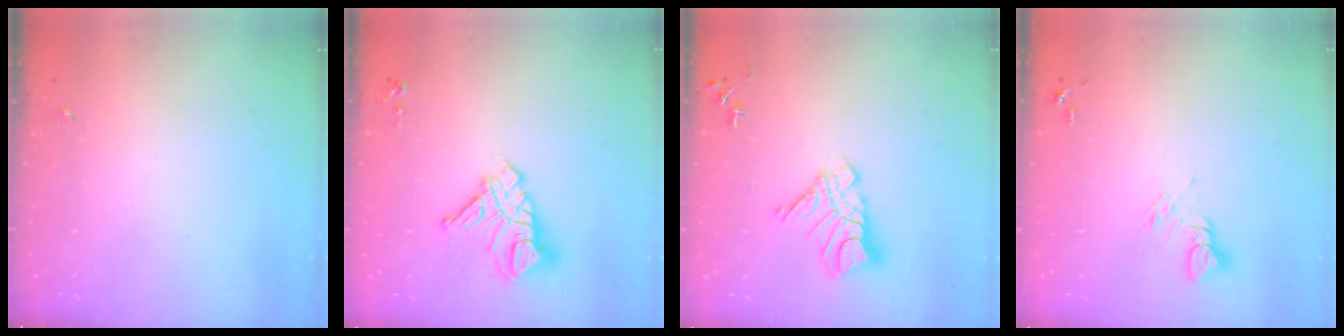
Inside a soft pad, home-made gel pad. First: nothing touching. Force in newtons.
{"total": 12.6, "press": 12.5, "slide": 1.3}
{"total": 11.1, "press": 11.0, "slide": 1.0}
{"total": 5.0, "press": 4.9, "slide": 0.5}